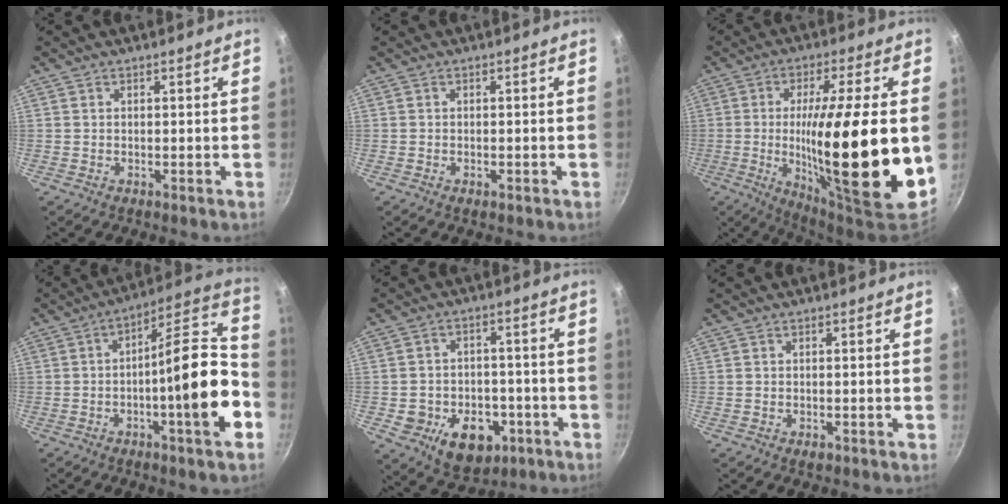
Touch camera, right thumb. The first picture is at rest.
{"total": 1.0, "force": [-0.5, 0.5, 0.8], "torque": [-0.012, 0.002, -0.008]}
{"total": 23.9, "force": [-1.2, 4.0, 23.6], "torque": [-0.381, -0.010, -0.011]}
{"total": 19.2, "force": [-5.1, 5.0, 17.8], "torque": [-0.233, 0.054, -0.092]}
{"total": 12.7, "force": [-4.7, 9.1, 7.6], "torque": [-0.083, 0.024, -0.056]}
{"total": 1.3, "force": [-0.7, 0.7, 0.9], "torque": [-0.019, 0.002, -0.009]}